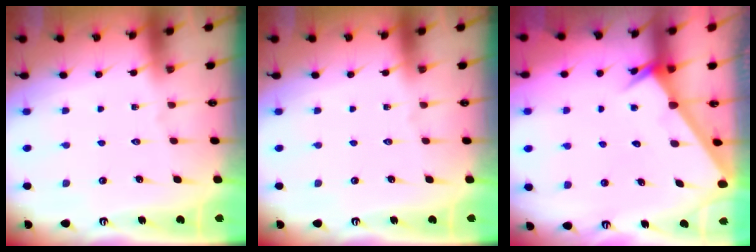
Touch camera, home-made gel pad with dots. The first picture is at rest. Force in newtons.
{"total": 0.0}
{"total": 2.5, "press": 2.5, "slide": 0.0}